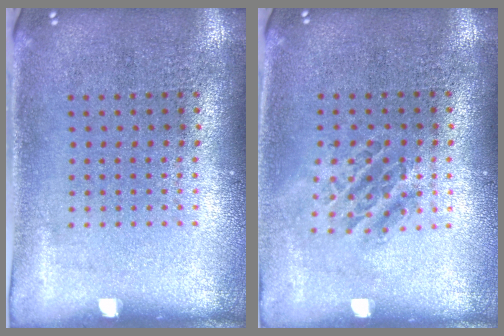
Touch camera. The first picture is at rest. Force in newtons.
{"total": 1.0, "press": 1.0, "slide": 0.4}